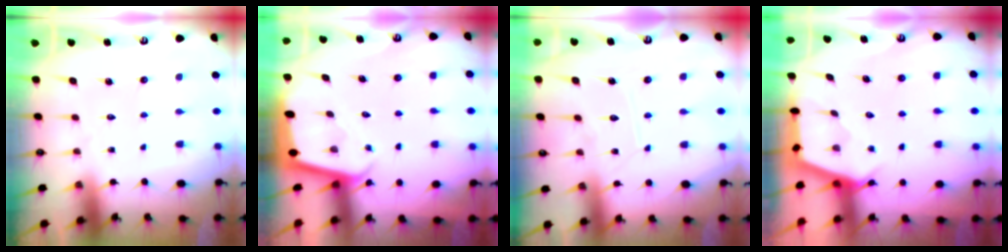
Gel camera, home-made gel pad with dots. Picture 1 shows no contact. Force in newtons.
{"total": 1.9, "press": 1.9, "slide": 0.1}
{"total": 7.7, "press": 7.7, "slide": 0.6}
{"total": 3.0, "press": 3.0, "slide": 0.4}